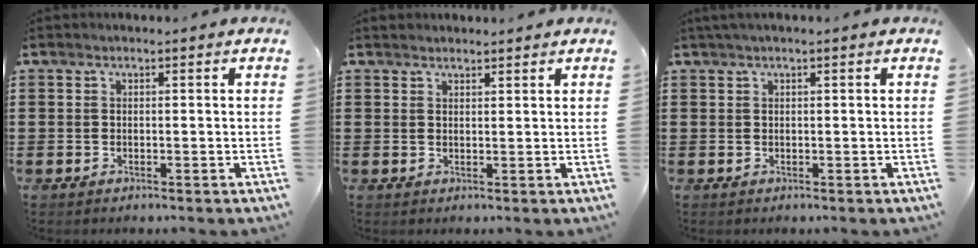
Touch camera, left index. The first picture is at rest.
{"total": 1.3, "force": [1.3, 0.2, 0.1], "torque": [-0.004, 0.000, 0.026]}
{"total": 0.8, "force": [0.3, -0.1, 0.8], "torque": [-0.012, -0.002, 0.006]}